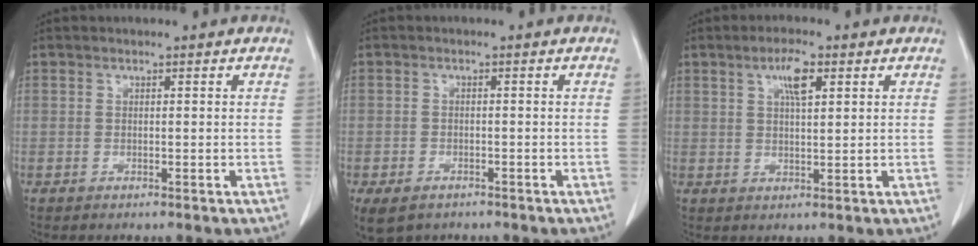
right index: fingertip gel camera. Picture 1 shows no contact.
{"total": 5.8, "force": [-3.8, 3.7, 2.3], "torque": [-0.046, -0.004, -0.054]}
{"total": 4.3, "force": [1.9, 0.9, 3.7], "torque": [-0.073, 0.002, 0.036]}